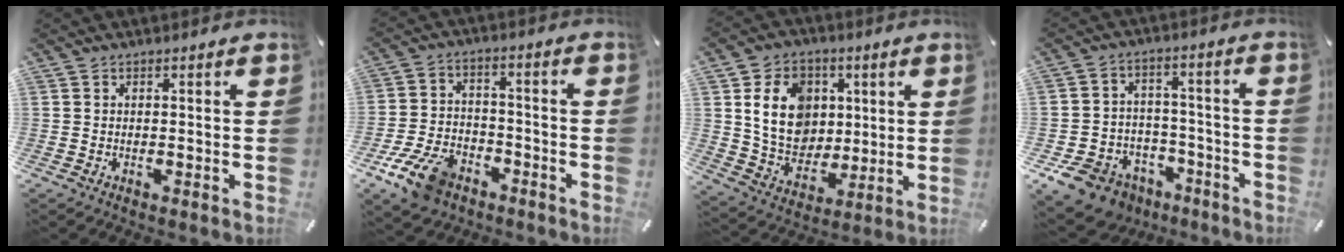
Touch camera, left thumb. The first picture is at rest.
{"total": 11.7, "force": [-7.0, 7.2, 6.0], "torque": [-0.111, 0.042, -0.129]}
{"total": 15.3, "force": [2.9, 12.8, 7.8], "torque": [-0.140, 0.011, 0.062]}
{"total": 11.1, "force": [-7.2, 7.8, 3.3], "torque": [-0.059, 0.060, -0.122]}